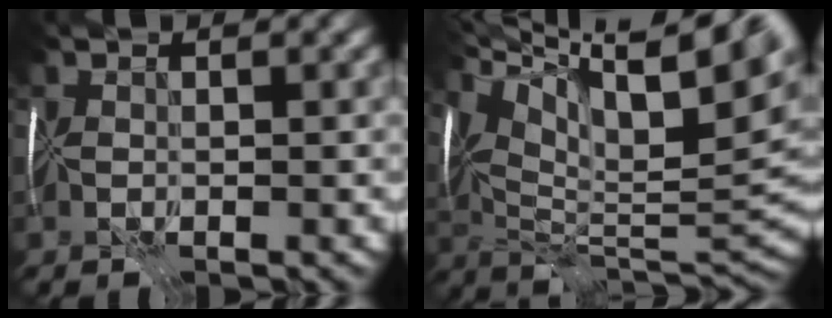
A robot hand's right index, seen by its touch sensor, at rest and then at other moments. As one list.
[{"total": 16.3, "force": [8.7, 5.2, 12.8], "torque": [-0.222, 0.026, 0.152]}]